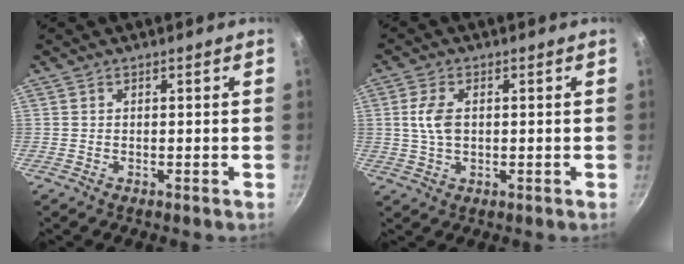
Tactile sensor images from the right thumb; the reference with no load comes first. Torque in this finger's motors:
{"motor_torque": [-0.66, 0.57, 0.49, 0.52, 0.04]}